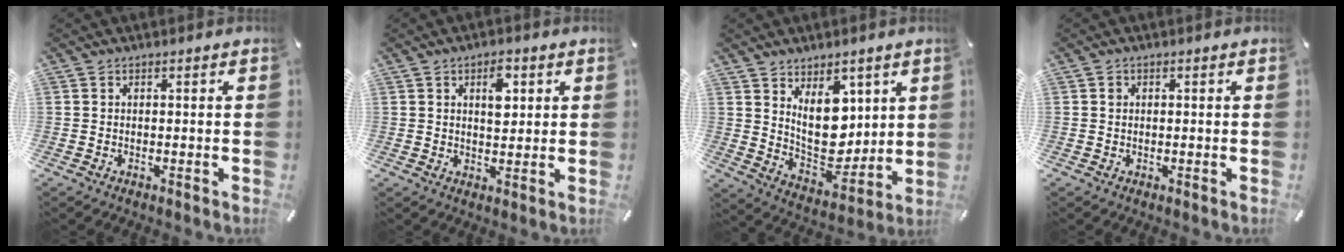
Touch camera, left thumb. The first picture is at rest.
{"total": 5.7, "force": [1.9, 3.3, 4.2], "torque": [-0.050, -0.008, 0.024]}
{"total": 12.2, "force": [5.4, 8.4, 6.9], "torque": [-0.113, -0.045, 0.103]}
{"total": 0.6, "force": [0.1, 0.6, 0.2], "torque": [-0.003, 0.004, 0.000]}